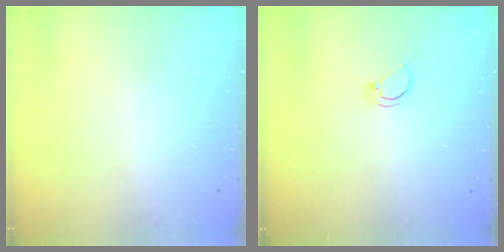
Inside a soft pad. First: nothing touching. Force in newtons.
{"total": 2.5, "press": 2.5, "slide": 0.2}